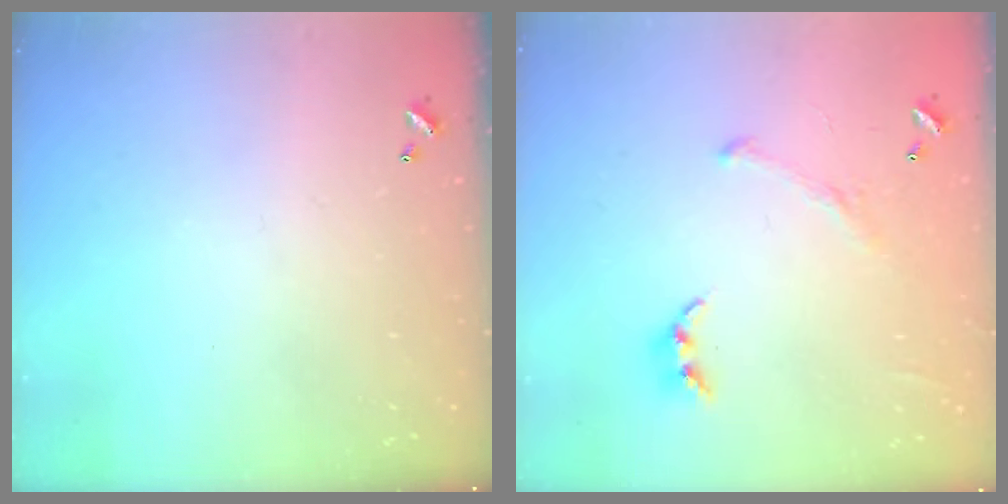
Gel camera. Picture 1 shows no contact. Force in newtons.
{"total": 2.3, "press": 2.1, "slide": 1.0}